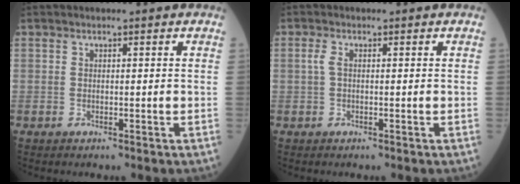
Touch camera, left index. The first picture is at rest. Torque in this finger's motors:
{"motor_torque": [0.34, -0.23, 0.10, 0.04]}